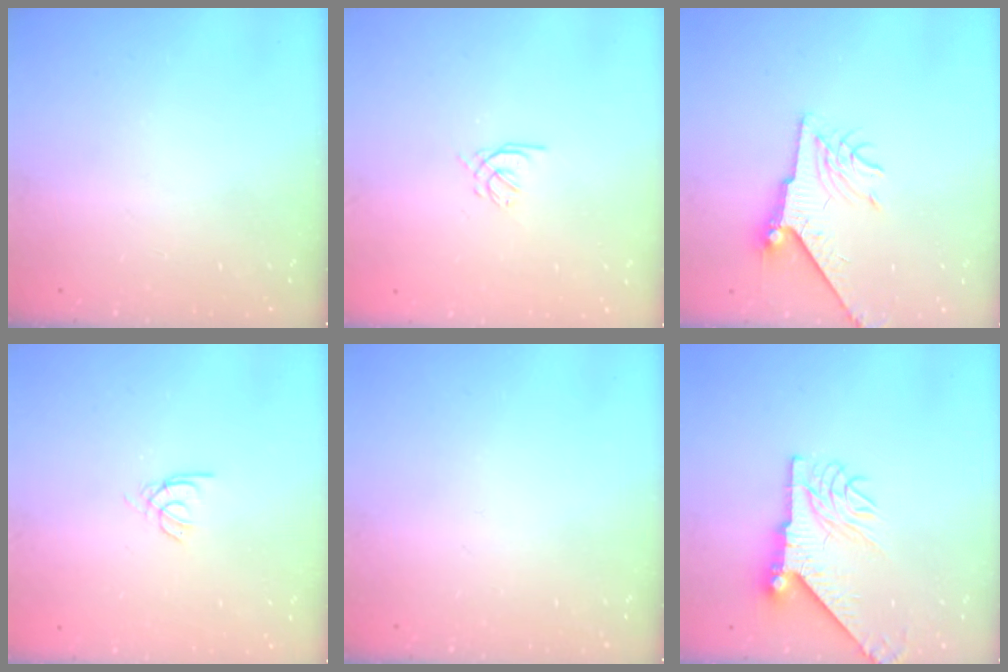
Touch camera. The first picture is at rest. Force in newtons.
{"total": 1.4, "press": 1.3, "slide": 0.5}
{"total": 7.8, "press": 7.7, "slide": 0.9}
{"total": 2.1, "press": 2.1, "slide": 0.2}
{"total": 0.0}
{"total": 10.0, "press": 9.8, "slide": 1.6}